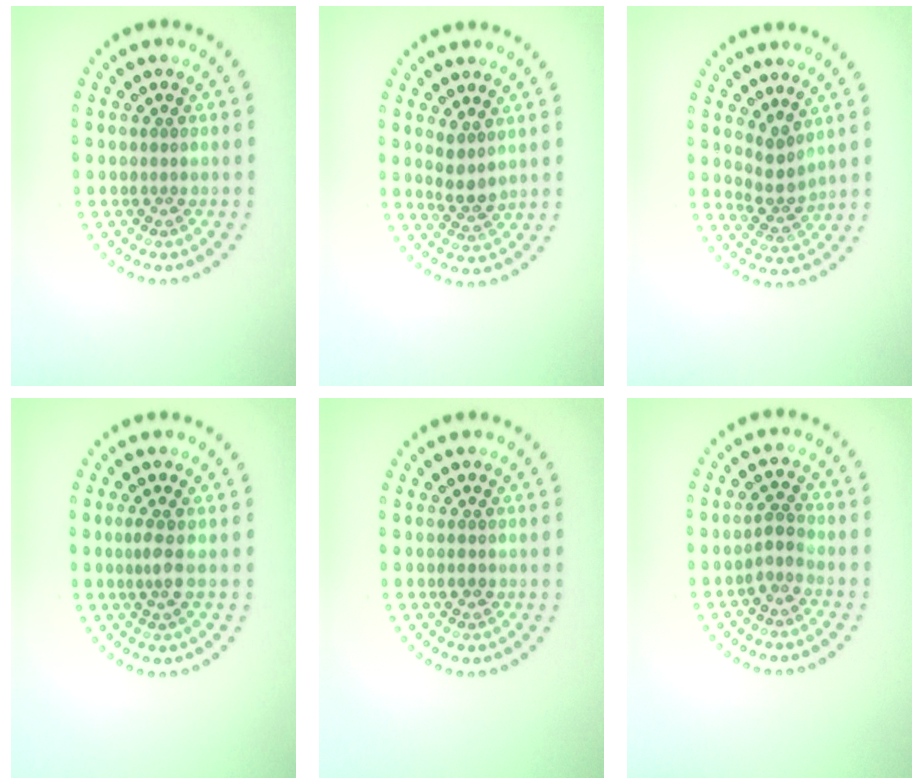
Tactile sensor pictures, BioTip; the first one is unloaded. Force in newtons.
{"total": 2.3, "press": 1.9, "slide": 1.4}
{"total": 2.4, "press": 1.7, "slide": 1.8}
{"total": 1.5, "press": 1.3, "slide": 0.8}
{"total": 0.9, "press": 0.9, "slide": 0.0}
{"total": 1.5, "press": 1.1, "slide": 1.0}